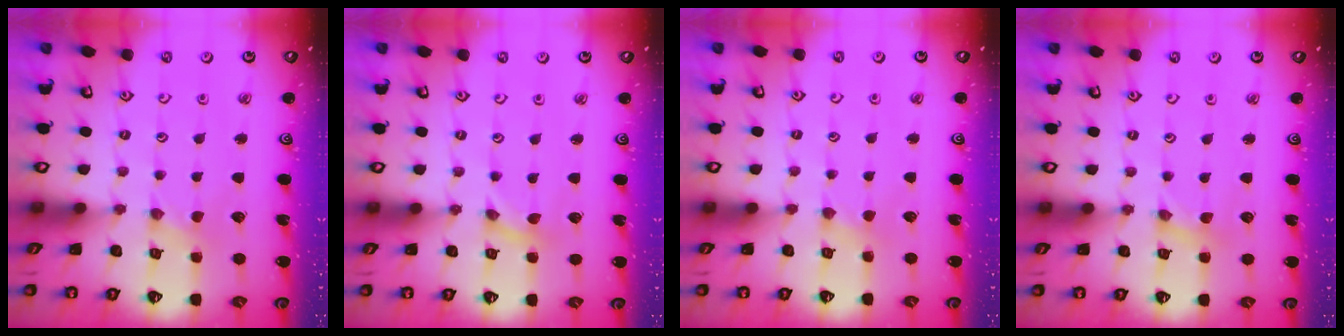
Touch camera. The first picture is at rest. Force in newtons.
{"total": 0.0}
{"total": 1.2, "press": 1.2, "slide": 0.3}
{"total": 1.4, "press": 1.4, "slide": 0.3}